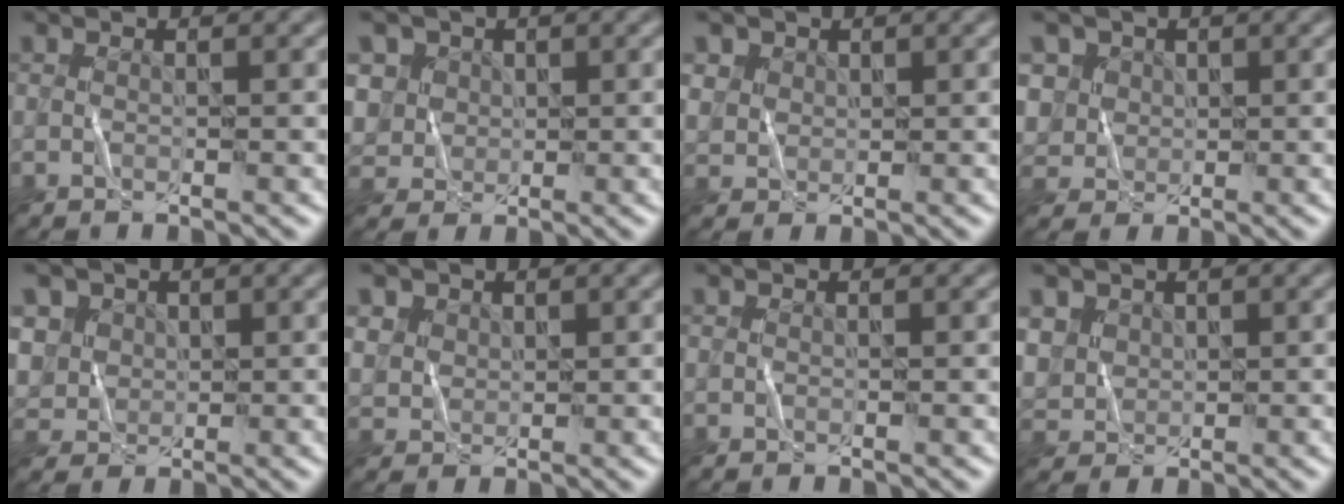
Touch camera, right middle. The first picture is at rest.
{"total": 3.1, "force": [1.5, 2.7, -0.1], "torque": [-0.035, 0.006, 0.041]}
{"total": 2.0, "force": [1.5, 1.3, -0.3], "torque": [-0.021, 0.008, 0.032]}
{"total": 2.6, "force": [1.3, 2.2, -0.4], "torque": [-0.029, 0.003, 0.043]}
{"total": 3.3, "force": [1.7, 2.8, 0.2], "torque": [-0.048, 0.007, 0.048]}
{"total": 2.4, "force": [1.8, 1.6, -0.1], "torque": [-0.029, 0.008, 0.039]}
{"total": 0.0}
{"total": 2.1, "force": [1.2, 1.7, -0.4], "torque": [-0.028, 0.004, 0.038]}